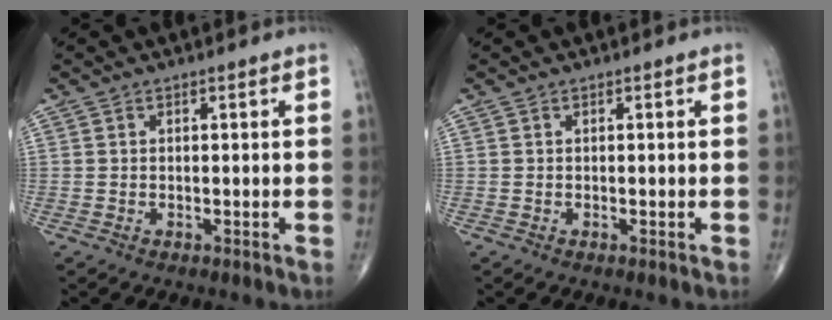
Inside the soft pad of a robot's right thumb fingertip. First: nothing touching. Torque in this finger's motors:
{"motor_torque": [2.10, 0.26, -0.07, -0.14, -0.03]}